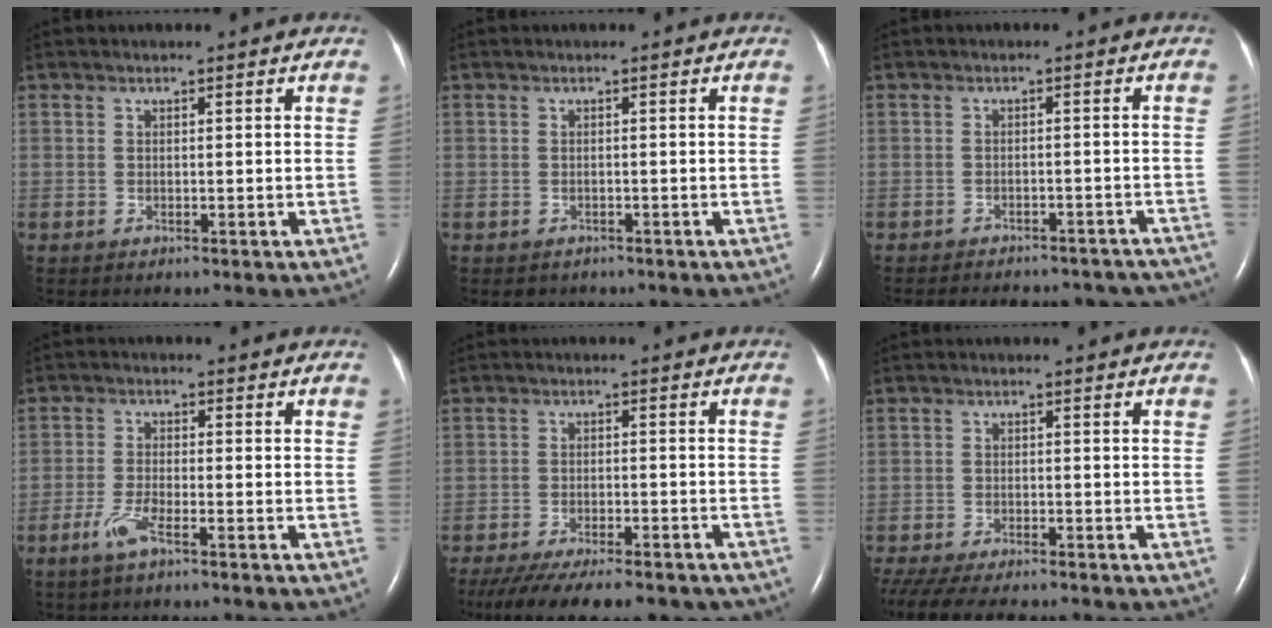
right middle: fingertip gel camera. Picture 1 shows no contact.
{"total": 1.4, "force": [-1.1, 0.9, 0.0], "torque": [-0.006, 0.001, -0.013]}
{"total": 17.7, "force": [-15.7, 6.2, 5.3], "torque": [-0.103, 0.003, -0.174]}
{"total": 4.1, "force": [-2.7, 0.5, 3.1], "torque": [-0.075, -0.006, -0.056]}
{"total": 19.6, "force": [-16.2, 5.4, 9.6], "torque": [-0.186, -0.029, -0.220]}
{"total": 12.8, "force": [-10.9, 2.7, 6.1], "torque": [-0.120, -0.025, -0.160]}